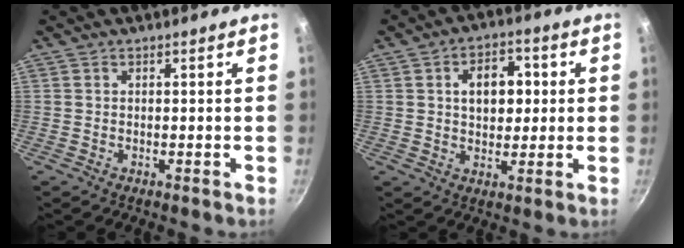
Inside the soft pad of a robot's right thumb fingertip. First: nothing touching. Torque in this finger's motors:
{"motor_torque": [-0.43, 0.66, 0.20, -0.01, 0.05]}